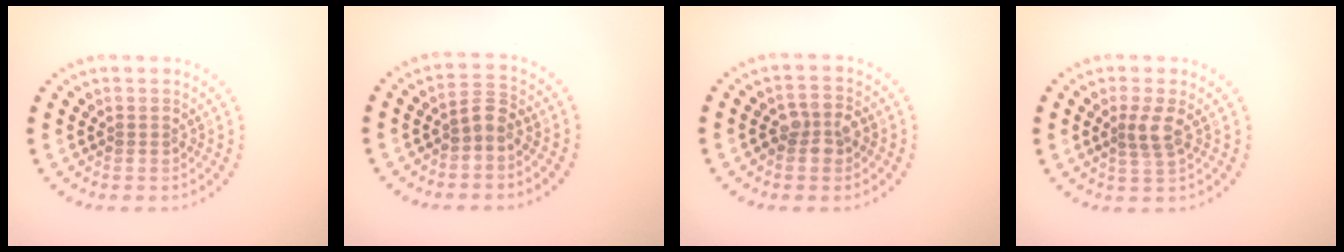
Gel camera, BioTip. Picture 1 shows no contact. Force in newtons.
{"total": 1.8, "press": 1.5, "slide": 1.0}
{"total": 2.4, "press": 2.4, "slide": 0.4}
{"total": 2.1, "press": 1.7, "slide": 1.1}